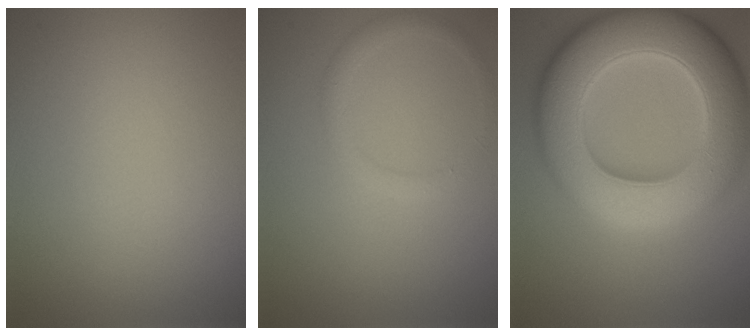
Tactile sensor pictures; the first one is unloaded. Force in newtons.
{"total": 1.4, "press": 1.4, "slide": 0.2}
{"total": 13.2, "press": 13.1, "slide": 2.1}